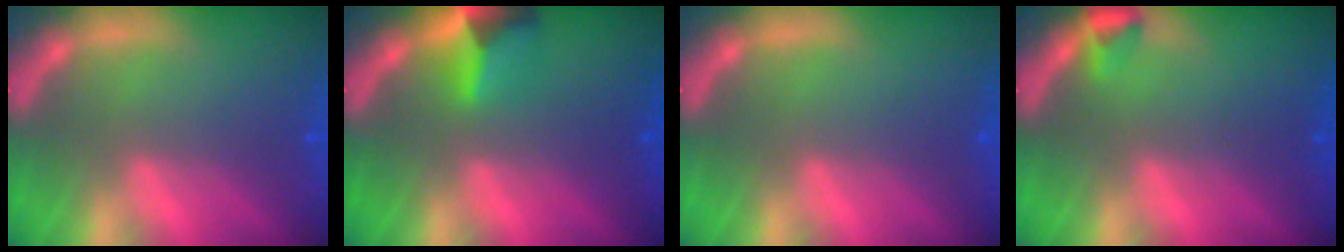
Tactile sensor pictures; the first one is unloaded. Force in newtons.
{"total": 3.9}
{"total": 0.0}
{"total": 1.5}